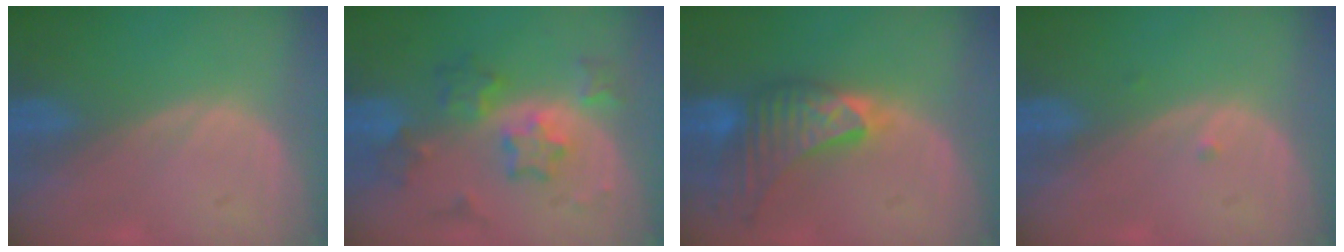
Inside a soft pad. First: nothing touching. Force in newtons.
{"total": 7.1, "press": 7.1, "slide": 0.3}
{"total": 9.0, "press": 8.5, "slide": 2.7}
{"total": 0.6, "press": 0.5, "slide": 0.3}